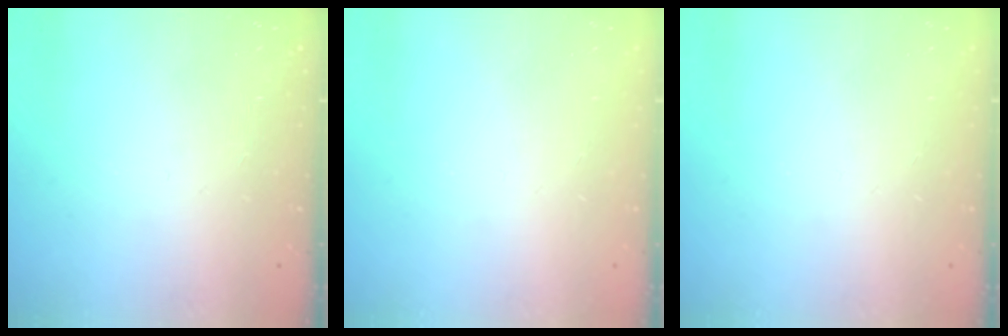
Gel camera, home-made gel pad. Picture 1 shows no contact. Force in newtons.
{"total": 0.0}
{"total": 0.0}